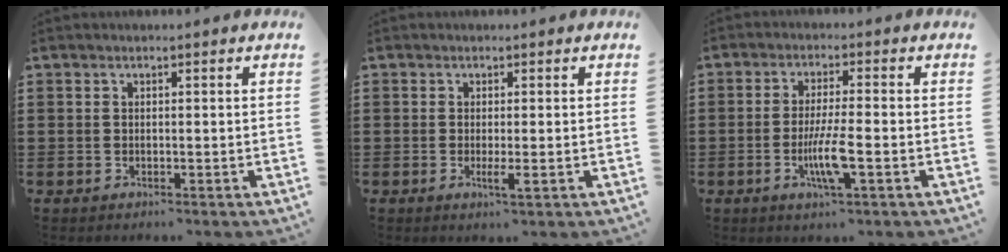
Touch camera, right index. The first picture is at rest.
{"total": 2.1, "force": [-0.6, 0.3, 2.0], "torque": [-0.035, -0.005, -0.009]}
{"total": 6.6, "force": [-2.1, 0.9, 6.2], "torque": [-0.121, -0.015, -0.039]}